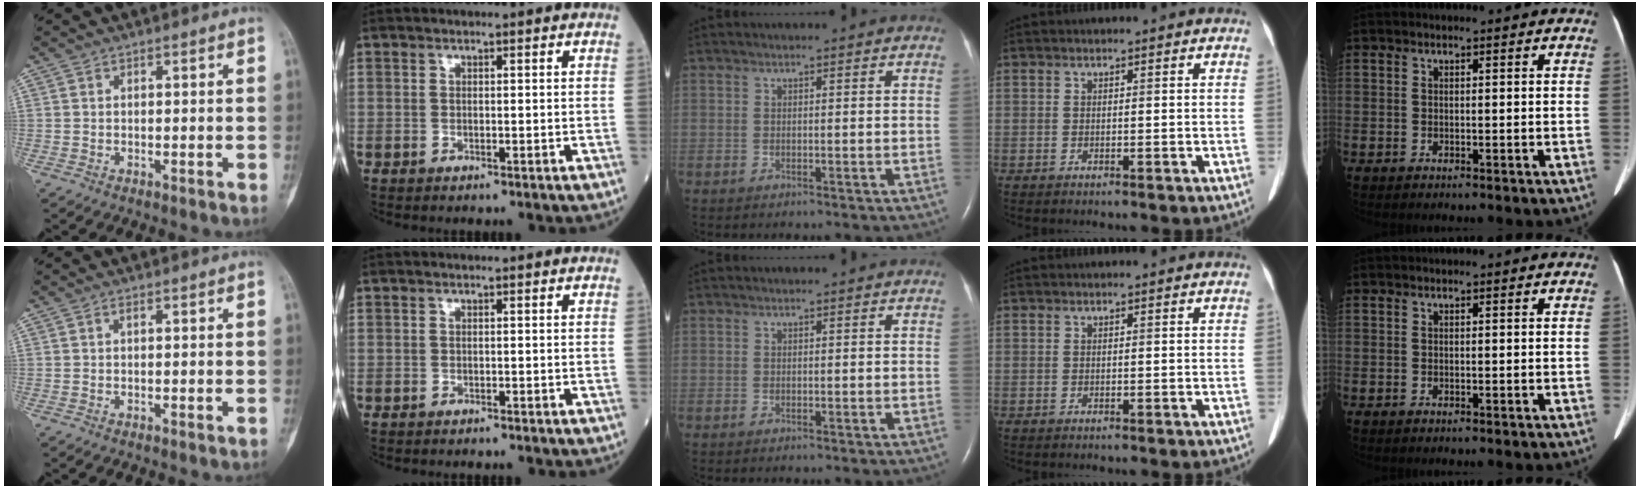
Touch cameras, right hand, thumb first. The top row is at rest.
{"thumb": {"total": 0.5, "force": [0.1, 0.3, 0.4], "torque": [-0.010, 0.001, 0.001]}, "index": {"total": 0.7, "force": [-0.7, 0.1, 0.3], "torque": [-0.007, -0.001, -0.011]}}